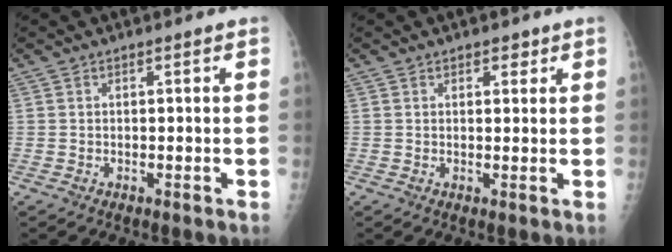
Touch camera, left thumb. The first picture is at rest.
{"total": 2.3, "force": [1.4, 1.4, 1.1], "torque": [0.002, -0.005, 0.016]}